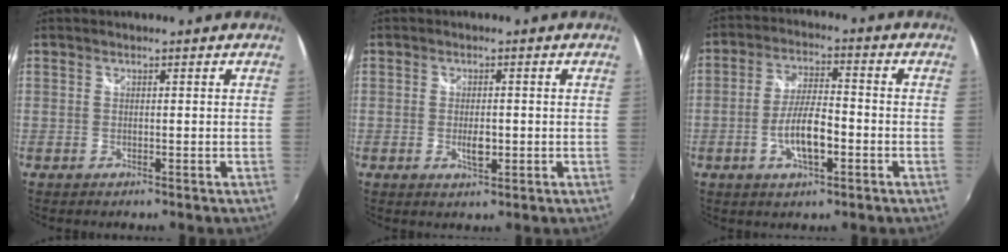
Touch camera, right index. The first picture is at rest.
{"total": 3.0, "force": [-0.7, 1.3, 2.7], "torque": [-0.048, -0.004, -0.010]}
{"total": 8.1, "force": [-2.8, 2.5, 7.2], "torque": [-0.142, 0.000, -0.048]}